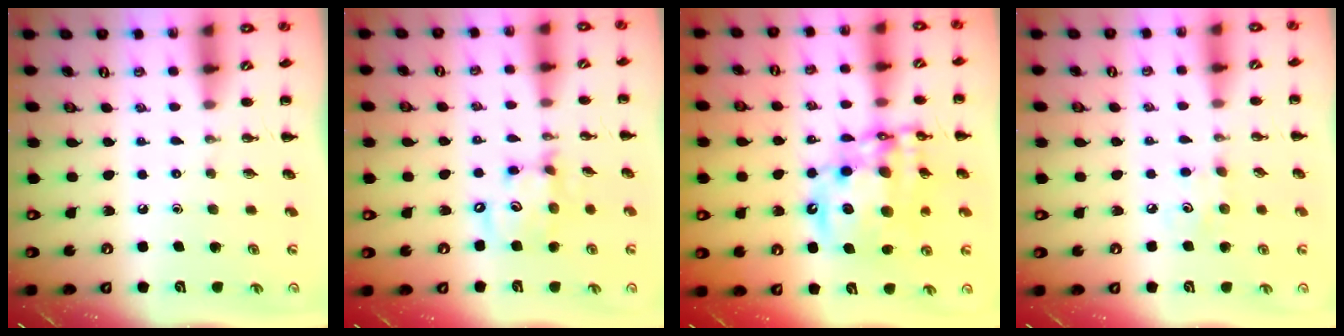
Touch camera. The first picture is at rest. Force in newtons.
{"total": 9.9, "press": 9.8, "slide": 1.5}
{"total": 18.3, "press": 17.7, "slide": 4.8}
{"total": 4.1, "press": 4.0, "slide": 0.9}